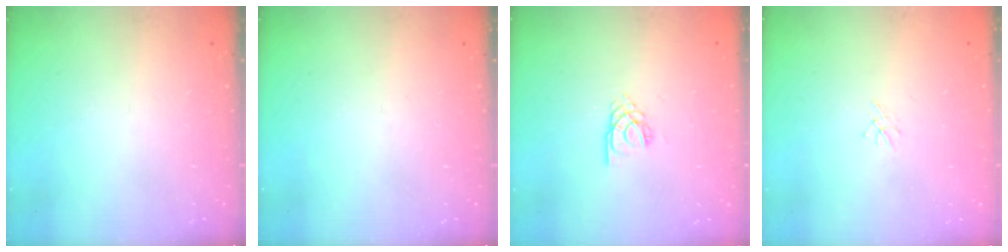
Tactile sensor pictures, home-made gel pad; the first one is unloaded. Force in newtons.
{"total": 0.0}
{"total": 3.2, "press": 3.2, "slide": 0.5}
{"total": 1.5, "press": 1.4, "slide": 0.4}